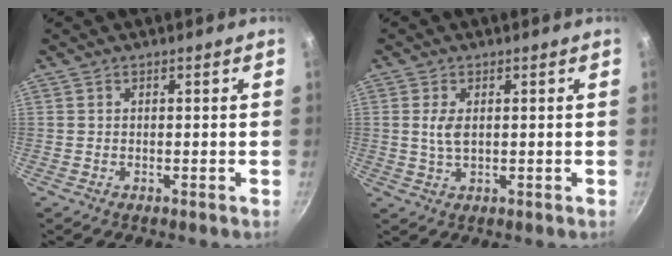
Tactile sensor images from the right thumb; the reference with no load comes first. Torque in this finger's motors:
{"motor_torque": [-0.39, 0.59, 0.09, 0.55, 0.02]}